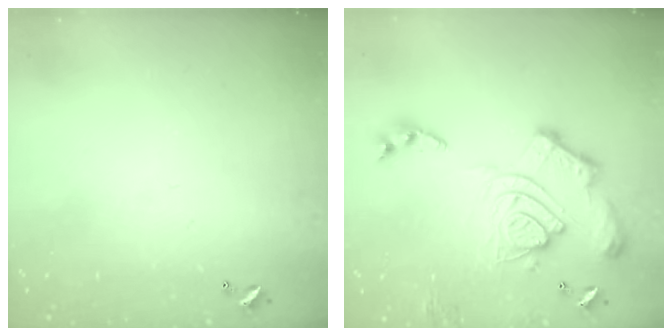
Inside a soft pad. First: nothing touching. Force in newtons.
{"total": 16.1, "press": 16.0, "slide": 2.0}